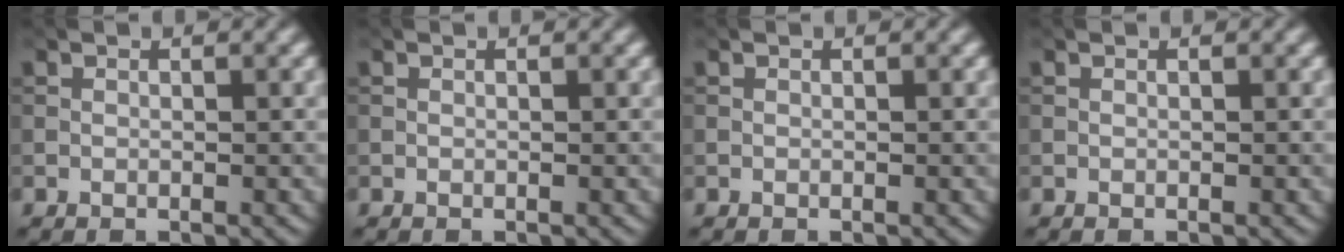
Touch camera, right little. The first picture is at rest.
{"total": 0.0}
{"total": 0.0}
{"total": 0.0}